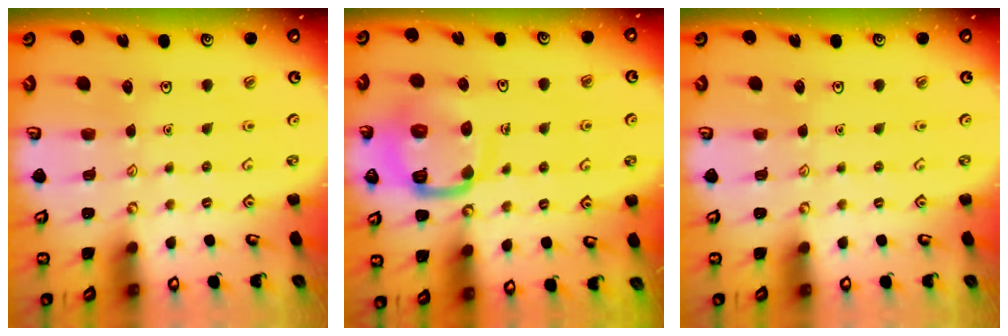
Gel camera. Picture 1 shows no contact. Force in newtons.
{"total": 13.8, "press": 13.8, "slide": 1.5}
{"total": 0.0}